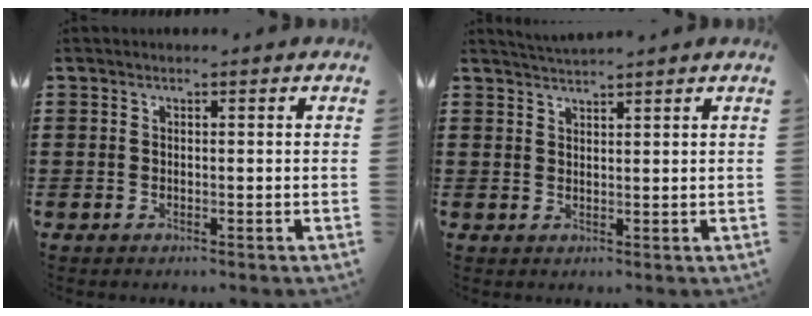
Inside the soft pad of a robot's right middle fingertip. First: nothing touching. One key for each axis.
{"total": 2.0, "fx": 1.9, "fy": 0.0, "fz": 0.3, "tx": -0.011, "ty": 0.003, "tz": 0.037}